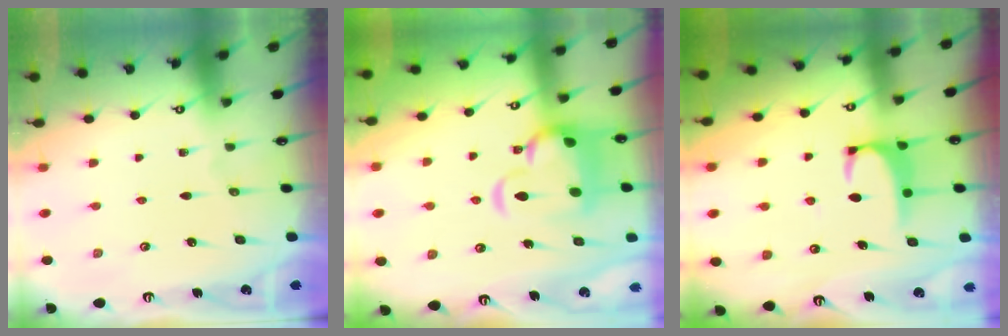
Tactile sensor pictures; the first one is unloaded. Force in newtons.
{"total": 8.2, "press": 8.0, "slide": 1.6}
{"total": 2.2, "press": 2.2, "slide": 0.3}